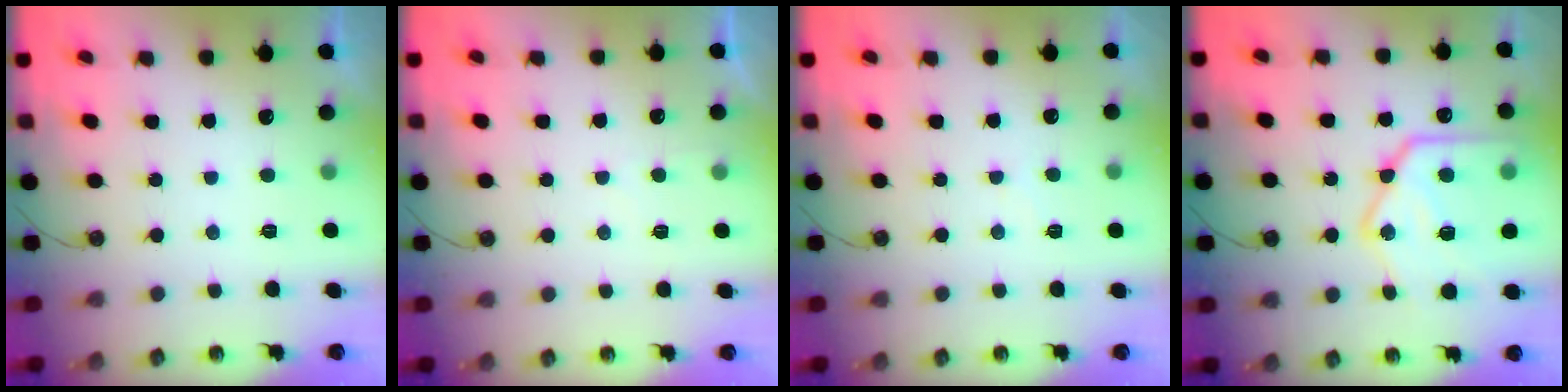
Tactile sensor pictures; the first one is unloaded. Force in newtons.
{"total": 2.0, "press": 2.0, "slide": 0.3}
{"total": 4.1, "press": 4.1, "slide": 0.5}
{"total": 22.7, "press": 22.5, "slide": 2.5}